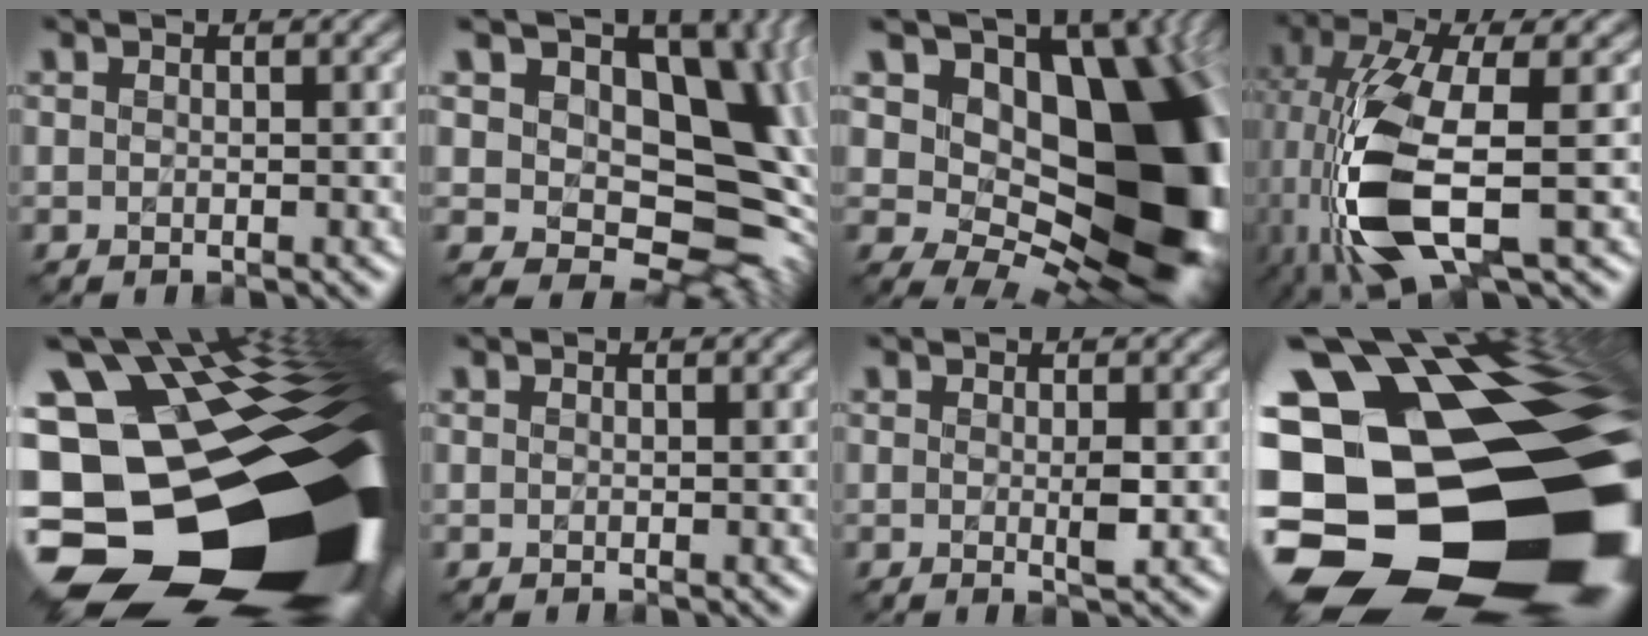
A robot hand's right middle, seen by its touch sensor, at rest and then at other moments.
{"total": 14.9, "force": [2.0, 9.2, 11.6], "torque": [-0.146, 0.001, 0.061]}
{"total": 17.7, "force": [2.9, 10.6, 13.9], "torque": [-0.182, 0.011, 0.067]}
{"total": 10.1, "force": [-3.0, 3.3, 9.0], "torque": [-0.214, -0.006, -0.062]}
{"total": 22.4, "force": [-6.2, 14.3, 16.1], "torque": [-0.237, -0.026, -0.117]}
{"total": 0.0}
{"total": 1.3, "force": [0.0, 0.2, 1.3], "torque": [-0.033, -0.002, 0.006]}
{"total": 23.0, "force": [-5.4, 14.8, 16.7], "torque": [-0.271, -0.044, -0.085]}